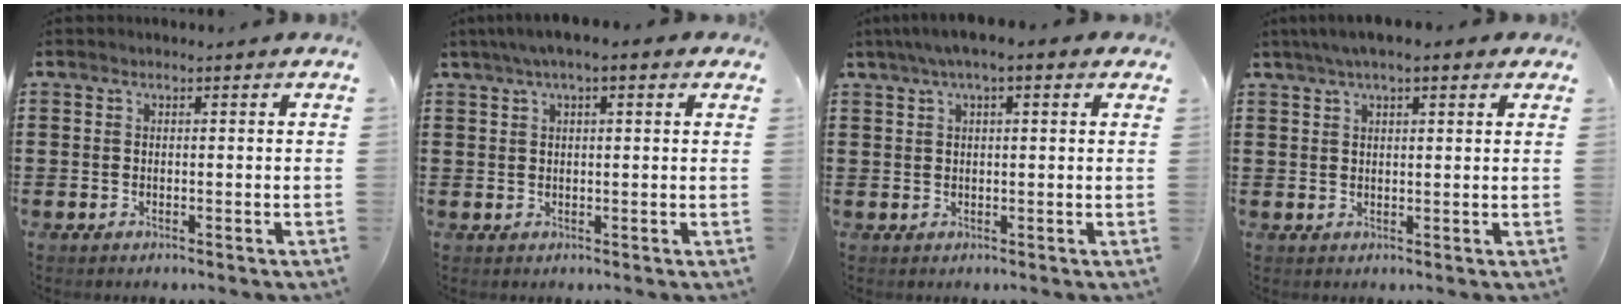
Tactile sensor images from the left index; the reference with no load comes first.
{"total": 3.3, "force": [1.6, 0.8, 2.8], "torque": [-0.056, 0.007, 0.027]}
{"total": 3.7, "force": [1.8, 0.7, 3.2], "torque": [-0.063, 0.008, 0.030]}
{"total": 3.8, "force": [2.4, 0.9, 2.8], "torque": [-0.057, 0.008, 0.044]}